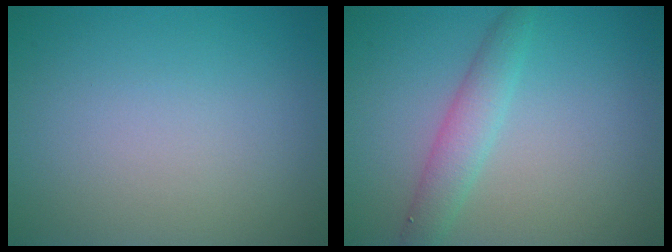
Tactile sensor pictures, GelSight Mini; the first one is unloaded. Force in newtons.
{"total": 2.8, "press": 2.8, "slide": 0.2}